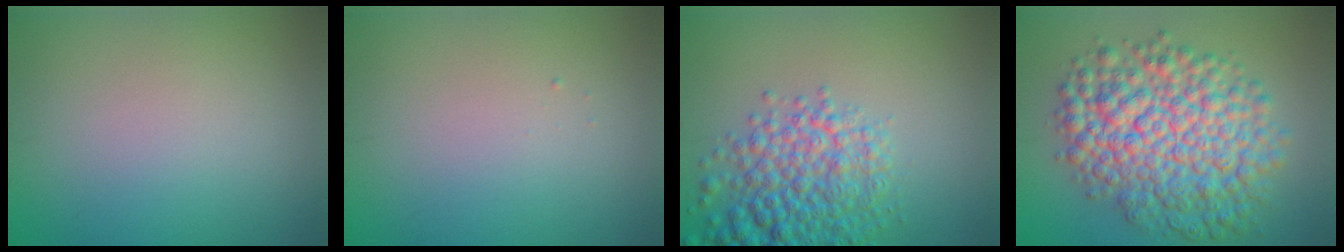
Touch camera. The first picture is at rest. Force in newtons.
{"total": 0.0}
{"total": 6.4, "press": 6.4, "slide": 0.3}
{"total": 9.9, "press": 9.9, "slide": 0.2}